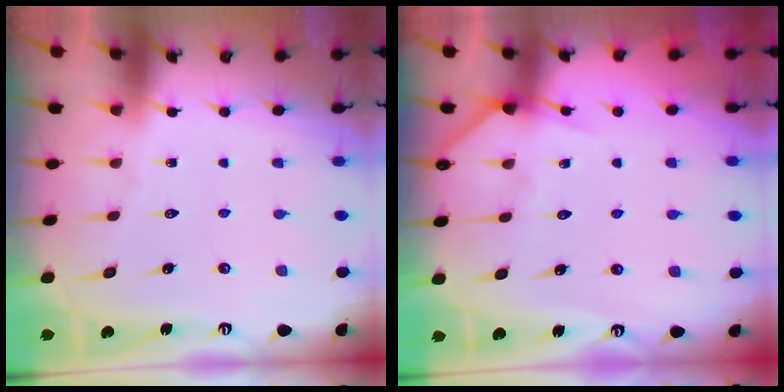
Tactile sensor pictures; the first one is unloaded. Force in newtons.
{"total": 5.9, "press": 5.9, "slide": 0.4}